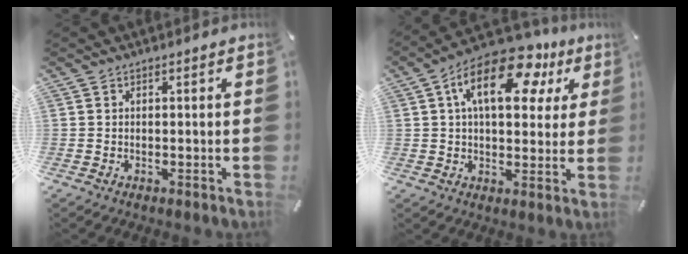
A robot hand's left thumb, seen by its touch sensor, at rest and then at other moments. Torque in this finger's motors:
{"motor_torque": [0.61, 0.81, 1.46, -1.31, 0.60]}